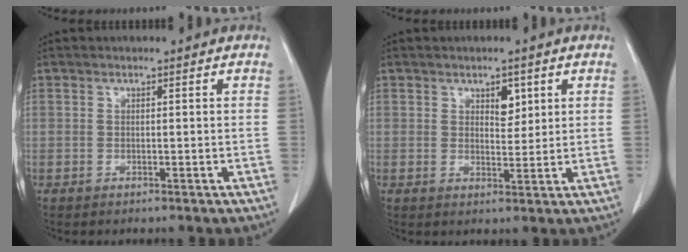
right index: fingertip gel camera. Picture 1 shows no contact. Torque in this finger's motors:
{"motor_torque": [0.04, 0.02, 0.00, 0.00]}